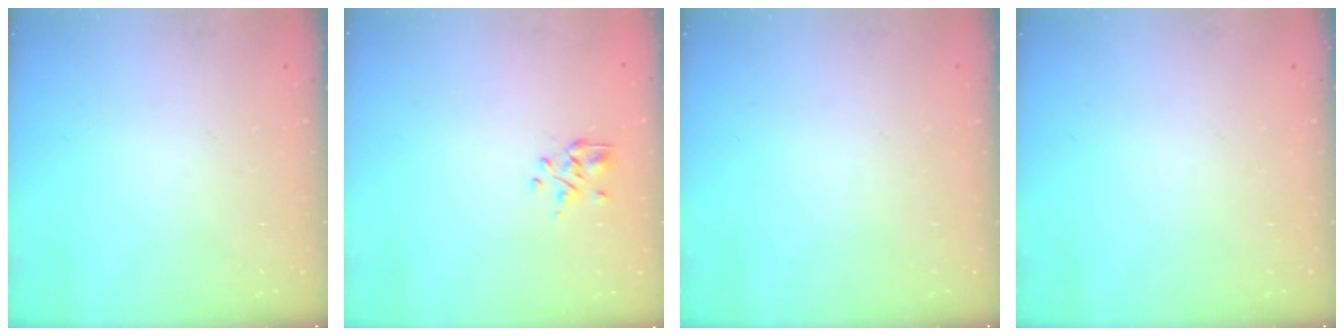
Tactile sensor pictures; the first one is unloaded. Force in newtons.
{"total": 2.3, "press": 2.1, "slide": 0.9}
{"total": 0.0}
{"total": 0.0}